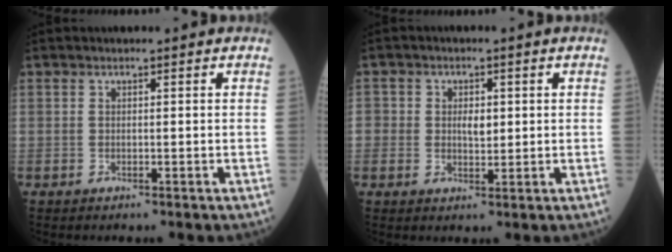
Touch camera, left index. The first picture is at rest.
{"total": 3.8, "force": [0.3, 2.7, 2.6], "torque": [-0.040, 0.005, 0.009]}